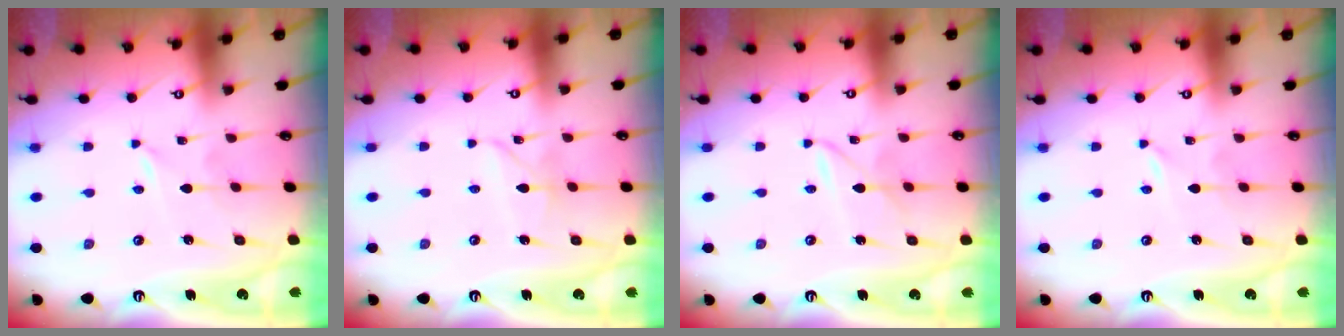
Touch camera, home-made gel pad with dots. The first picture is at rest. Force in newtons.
{"total": 3.7, "press": 3.7, "slide": 0.0}
{"total": 2.9, "press": 2.9, "slide": 0.2}
{"total": 0.0}